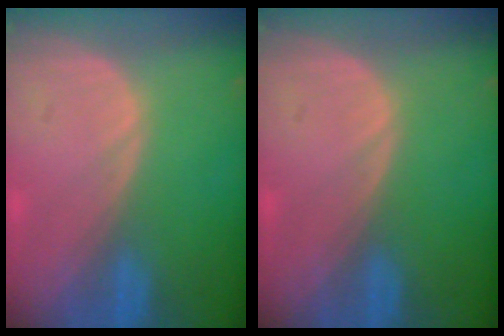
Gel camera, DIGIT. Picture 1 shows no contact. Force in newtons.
{"total": 0.0}